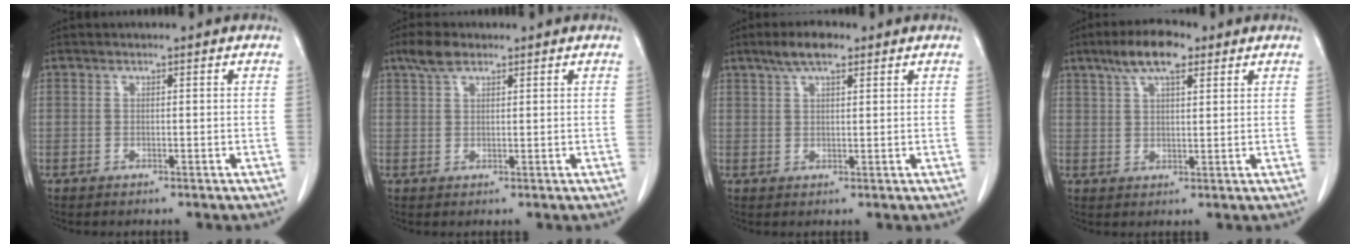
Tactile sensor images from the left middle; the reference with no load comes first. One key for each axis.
{"total": 3.2, "fx": 2.3, "fy": 1.3, "fz": 1.8, "tx": -0.041, "ty": 0.010, "tz": 0.045}
{"total": 4.7, "fx": 3.2, "fy": 1.3, "fz": 3.2, "tx": -0.065, "ty": 0.012, "tz": 0.057}
{"total": 7.3, "fx": 4.6, "fy": 2.1, "fz": 5.3, "tx": -0.102, "ty": 0.015, "tz": 0.080}